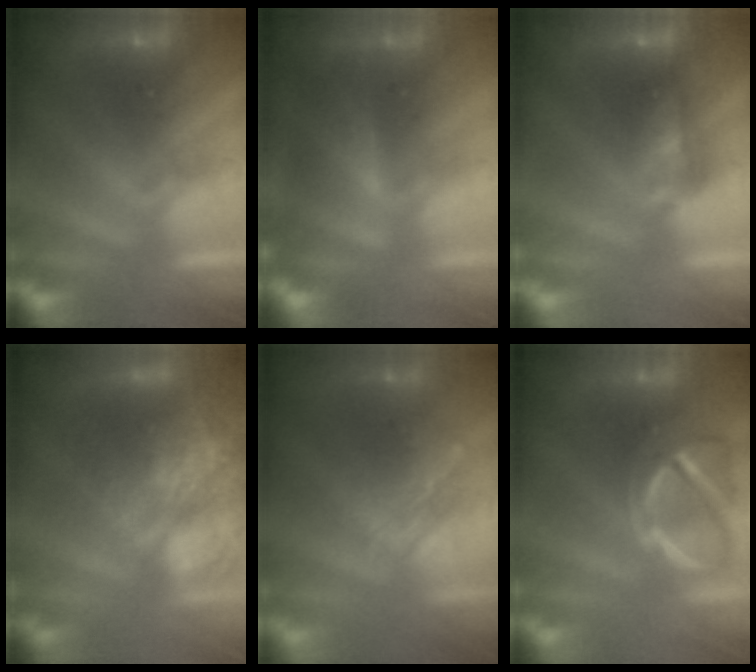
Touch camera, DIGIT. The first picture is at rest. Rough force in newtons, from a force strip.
{"total": 4.8}
{"total": 4.4}
{"total": 7.5}
{"total": 2.0}
{"total": 3.9}